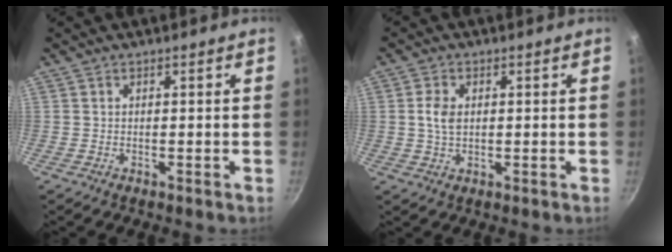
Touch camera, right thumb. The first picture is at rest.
{"total": 4.2, "force": [0.6, 2.7, 3.1], "torque": [-0.058, 0.002, 0.010]}